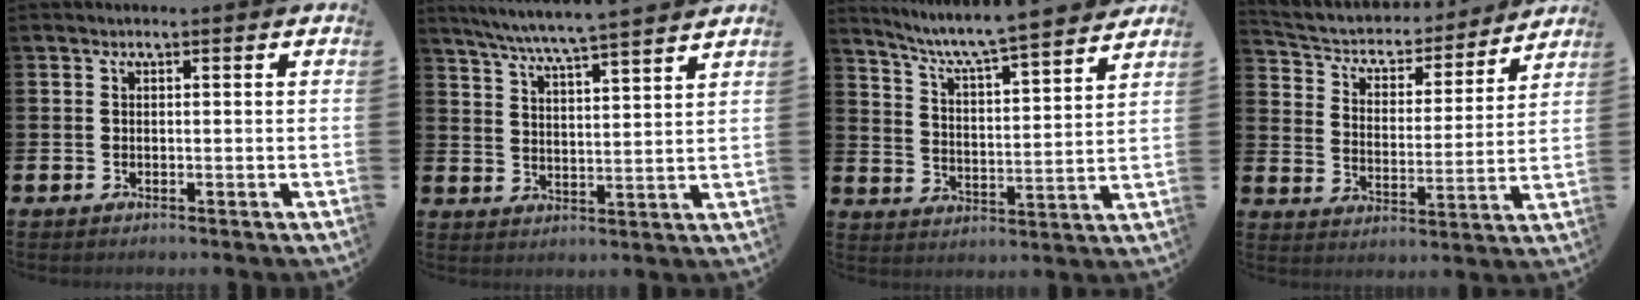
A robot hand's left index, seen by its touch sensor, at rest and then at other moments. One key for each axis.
{"total": 6.5, "fx": 6.2, "fy": -0.6, "fz": 1.8, "tx": -0.059, "ty": -0.039, "tz": 0.107}
{"total": 7.0, "fx": 6.6, "fy": -0.1, "fz": 2.4, "tx": -0.077, "ty": -0.056, "tz": 0.109}
{"total": 5.1, "fx": 4.6, "fy": 1.9, "fz": 1.0, "tx": -0.051, "ty": -0.039, "tz": 0.073}